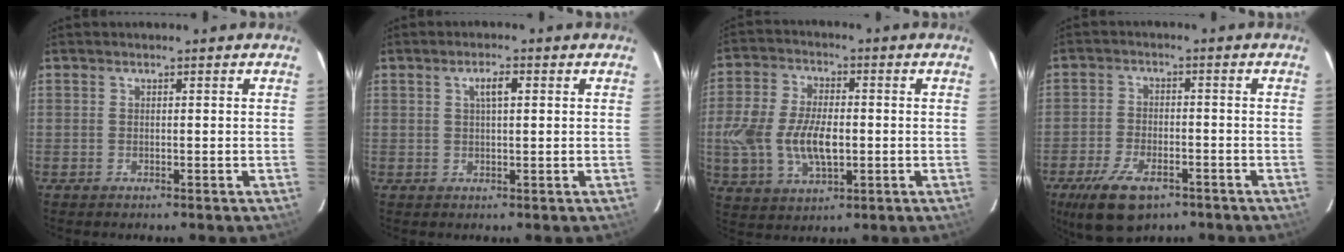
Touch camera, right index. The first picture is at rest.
{"total": 2.7, "force": [0.9, 0.8, 2.5], "torque": [-0.046, 0.007, 0.016]}
{"total": 13.8, "force": [-1.8, 7.5, 11.5], "torque": [-0.243, -0.004, -0.030]}
{"total": 11.1, "force": [-7.0, 5.3, 6.8], "torque": [-0.157, -0.017, -0.119]}